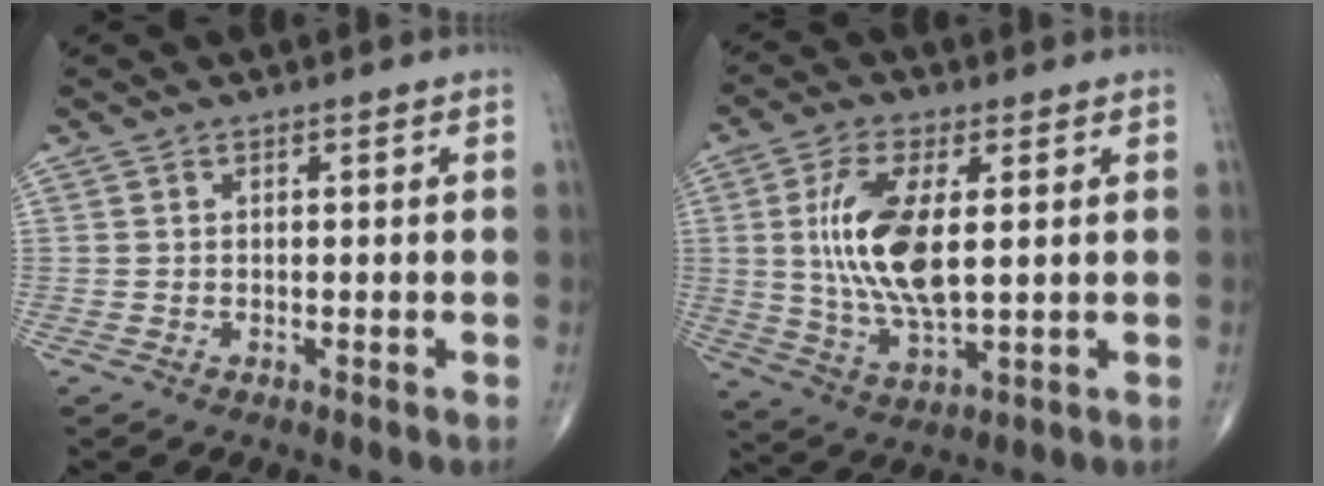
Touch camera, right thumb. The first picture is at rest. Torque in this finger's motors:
{"motor_torque": [2.59, 2.42, 1.64, -0.10, 0.56]}